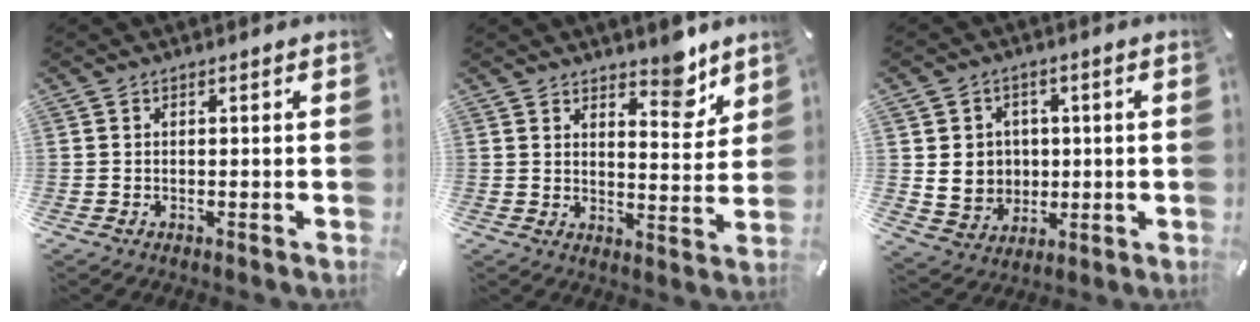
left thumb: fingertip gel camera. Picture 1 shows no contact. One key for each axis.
{"total": 8.4, "fx": 6.4, "fy": 4.0, "fz": 3.6, "tx": -0.013, "ty": -0.057, "tz": 0.104}
{"total": 8.0, "fx": 0.7, "fy": 7.8, "fz": 1.8, "tx": -0.031, "ty": -0.003, "tz": 0.018}